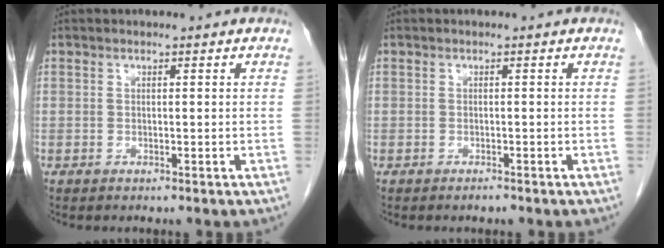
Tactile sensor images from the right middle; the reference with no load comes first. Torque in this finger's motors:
{"motor_torque": [0.43, -0.22, 0.04, 0.01]}